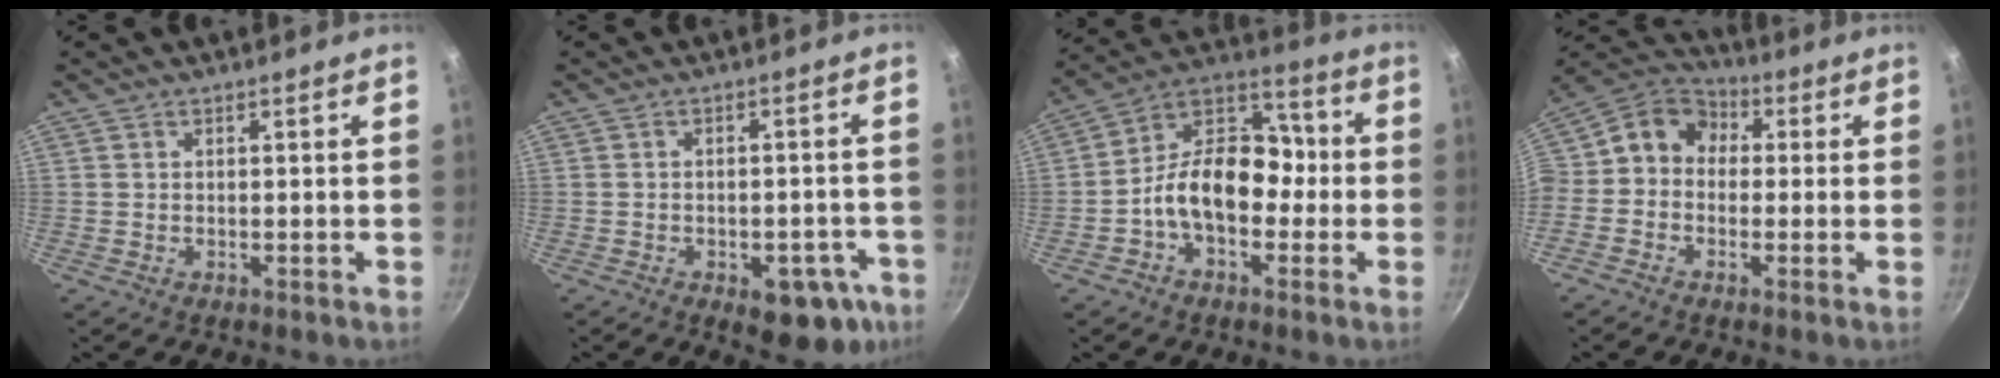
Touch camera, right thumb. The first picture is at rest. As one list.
[{"total": 10.8, "force": [-4.8, 5.9, 7.7], "torque": [-0.048, 0.021, -0.053]}, {"total": 14.8, "force": [-2.8, 10.1, 10.4], "torque": [-0.115, 0.057, -0.068]}, {"total": 12.1, "force": [0.4, 9.9, 6.9], "torque": [-0.124, 0.046, -0.020]}]